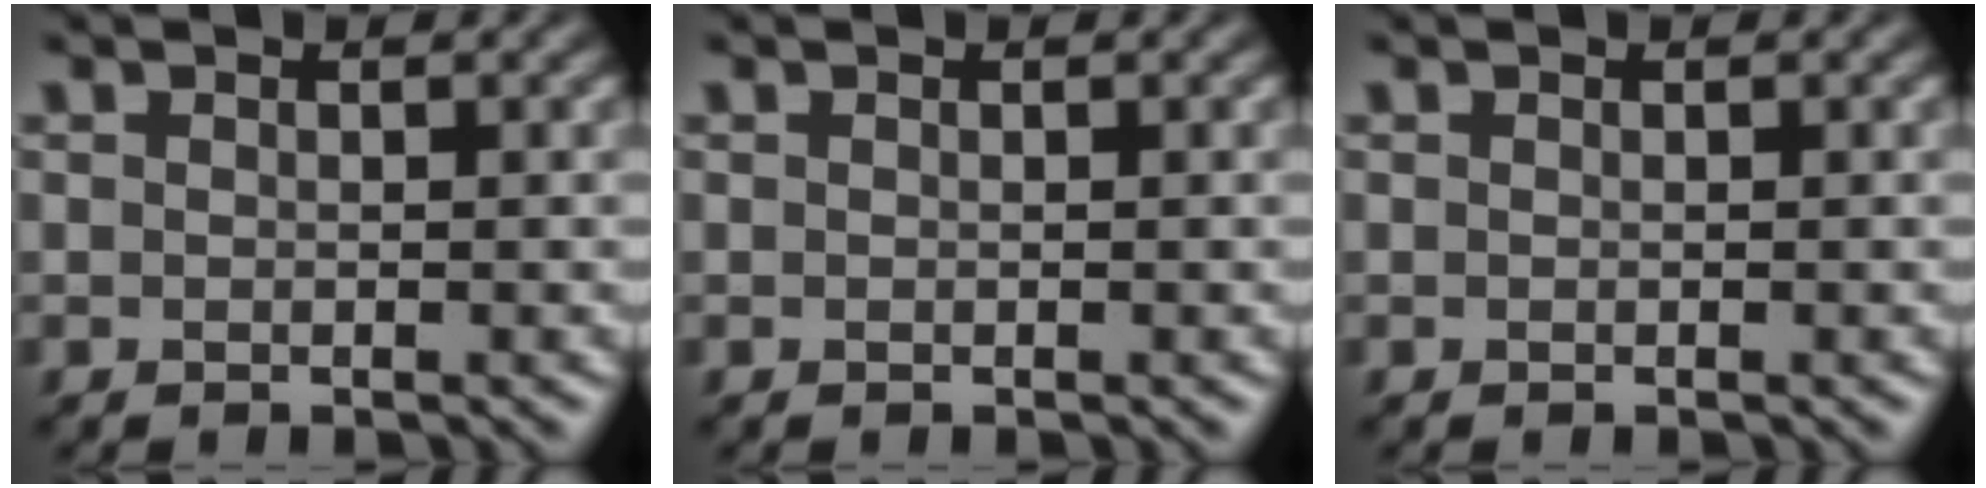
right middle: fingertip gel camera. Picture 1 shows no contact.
{"total": 0.0}
{"total": 0.0}